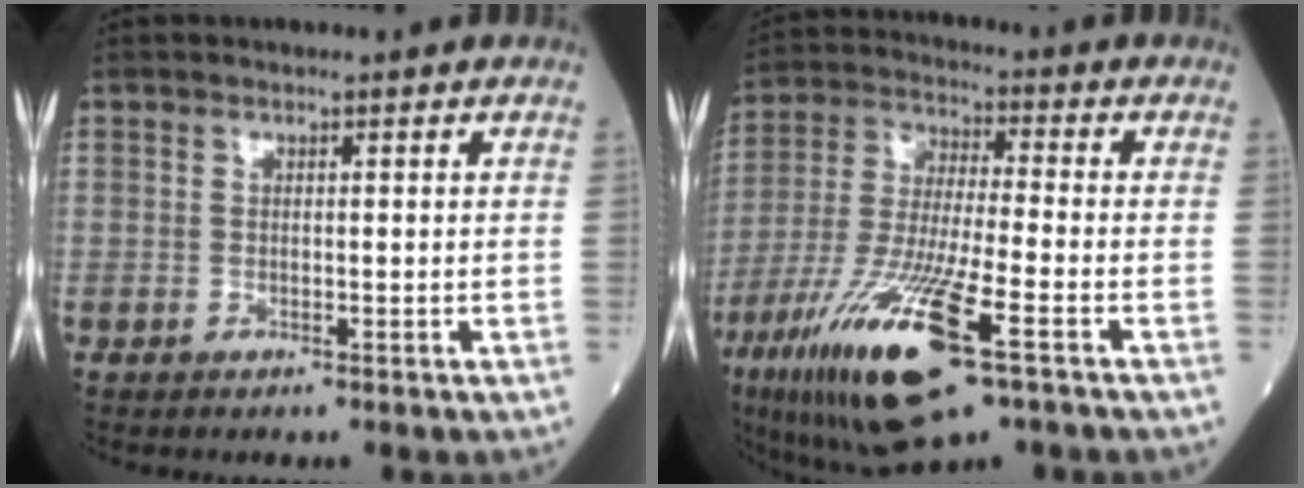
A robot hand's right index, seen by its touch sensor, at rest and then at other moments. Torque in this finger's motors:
{"motor_torque": [1.45, -0.69, 1.05, 0.21]}